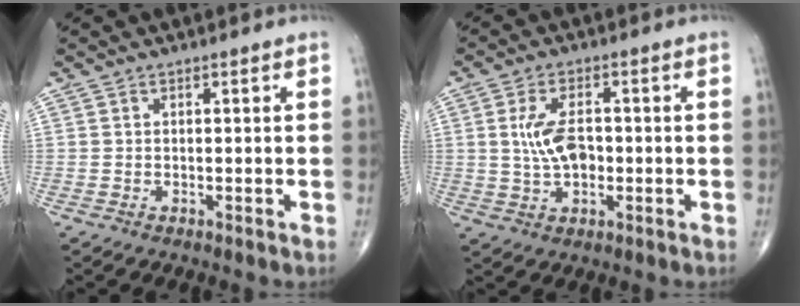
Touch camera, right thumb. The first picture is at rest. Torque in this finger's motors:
{"motor_torque": [-0.49, 0.58, 0.52, 0.42, 0.11]}